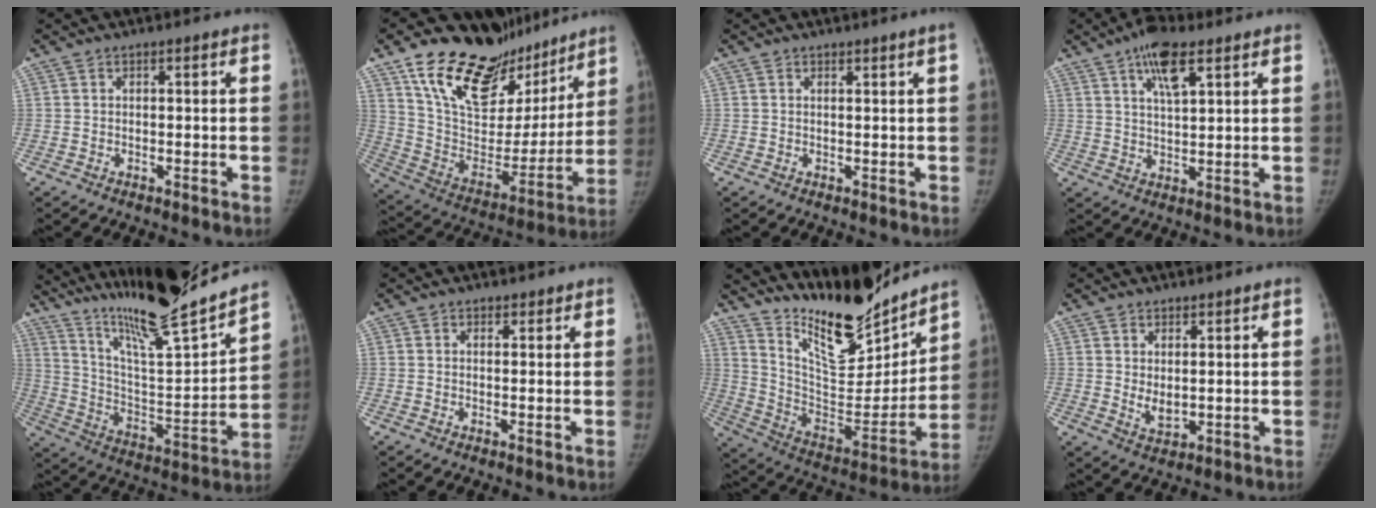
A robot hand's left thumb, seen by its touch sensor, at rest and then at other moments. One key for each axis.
{"total": 28.3, "fx": 20.6, "fy": 13.6, "fz": 13.9, "tx": -0.178, "ty": -0.083, "tz": 0.338}
{"total": 0.9, "fx": 0.7, "fy": -0.4, "fz": 0.5, "tx": -0.009, "ty": -0.009, "tz": 0.011}
{"total": 8.4, "fx": 4.7, "fy": 3.0, "fz": 6.2, "tx": -0.097, "ty": -0.017, "tz": 0.079}
{"total": 24.8, "fx": 21.1, "fy": 1.4, "fz": 12.9, "tx": -0.190, "ty": -0.114, "tz": 0.345}
{"total": 0.9, "fx": 0.7, "fy": 0.5, "fz": -0.1, "tx": 0.011, "ty": -0.008, "tz": 0.006}
{"total": 21.8, "fx": 18.8, "fy": 5.7, "fz": 9.5, "tx": -0.104, "ty": -0.126, "tz": 0.317}
{"total": 3.2, "fx": 1.1, "fy": 1.9, "fz": 2.4, "tx": -0.032, "ty": -0.021, "tz": 0.027}